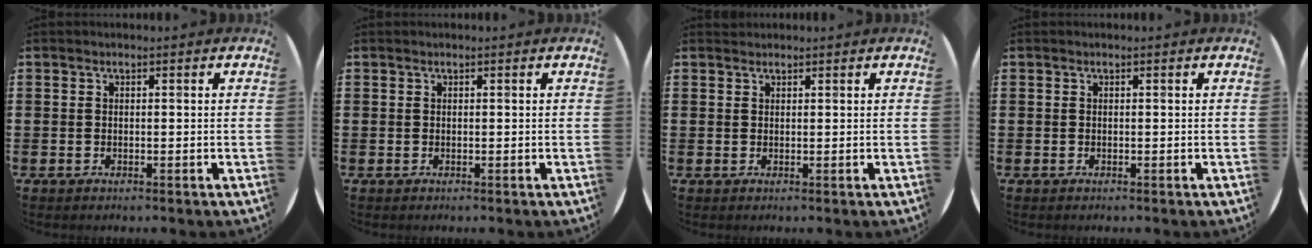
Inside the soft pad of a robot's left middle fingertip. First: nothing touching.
{"total": 0.0}
{"total": 0.7, "force": [0.6, 0.2, -0.2], "torque": [0.012, 0.002, 0.010]}
{"total": 0.0}